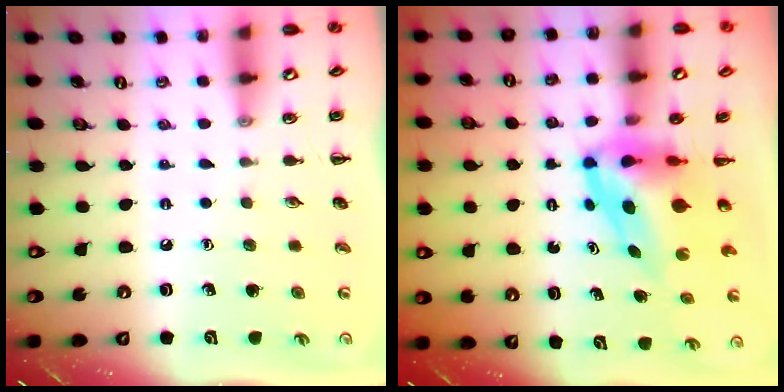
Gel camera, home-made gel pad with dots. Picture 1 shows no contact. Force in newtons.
{"total": 6.9, "press": 6.7, "slide": 1.7}